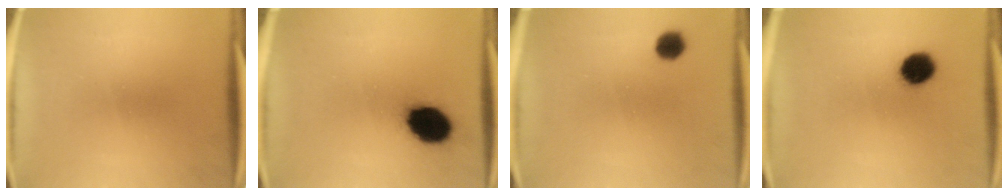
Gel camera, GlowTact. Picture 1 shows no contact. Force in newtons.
{"total": 12.5}
{"total": 3.8}
{"total": 7.2}